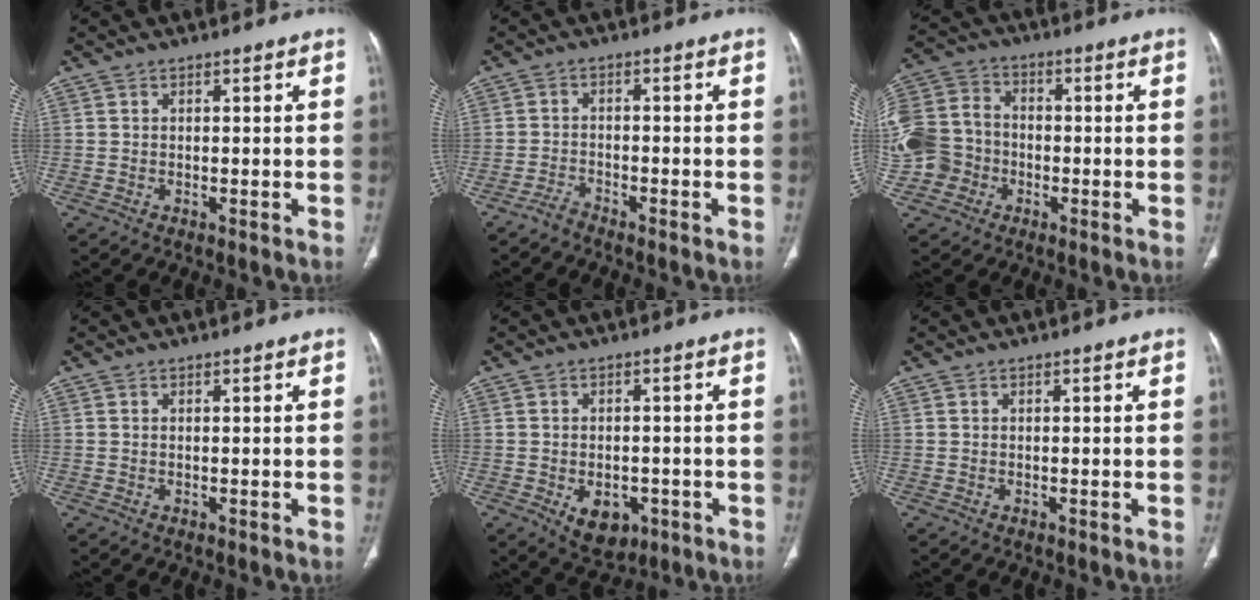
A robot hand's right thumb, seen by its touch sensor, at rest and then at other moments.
{"total": 2.3, "force": [-2.2, 0.3, 0.5], "torque": [-0.016, 0.006, -0.045]}
{"total": 14.6, "force": [-3.3, 12.8, 6.4], "torque": [-0.142, 0.042, -0.059]}
{"total": 0.0}
{"total": 6.5, "force": [-2.3, 4.2, 4.4], "torque": [-0.055, 0.007, -0.018]}
{"total": 0.0}